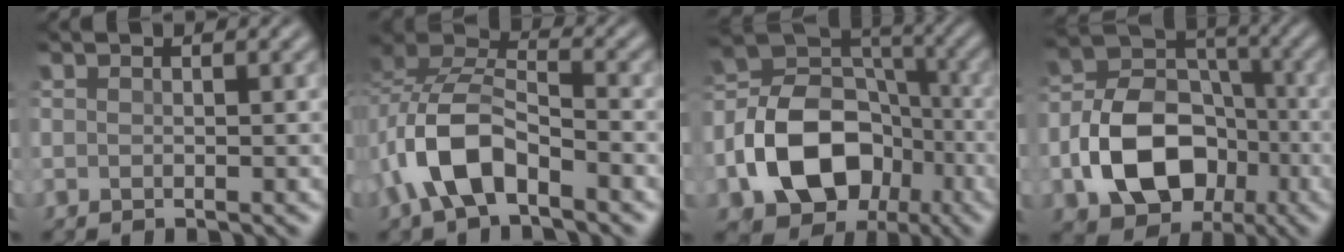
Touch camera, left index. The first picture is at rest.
{"total": 6.7, "force": [-3.3, 3.2, 4.9], "torque": [-0.098, 0.009, -0.068]}
{"total": 12.5, "force": [-4.3, 9.2, 7.3], "torque": [-0.145, 0.001, -0.081]}
{"total": 10.1, "force": [-3.5, 7.1, 6.3], "torque": [-0.117, 0.003, -0.065]}